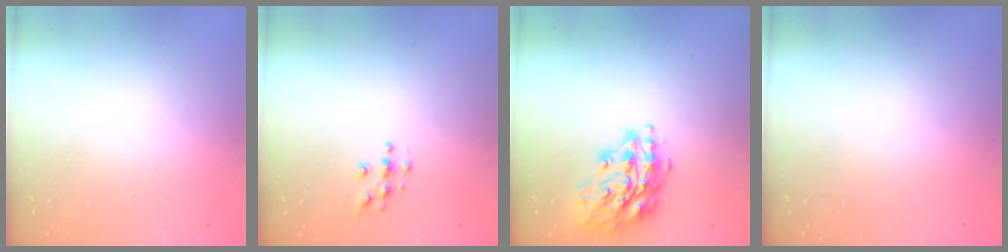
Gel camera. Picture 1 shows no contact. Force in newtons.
{"total": 3.8, "press": 3.8, "slide": 0.3}
{"total": 16.4, "press": 16.4, "slide": 0.6}
{"total": 0.0}